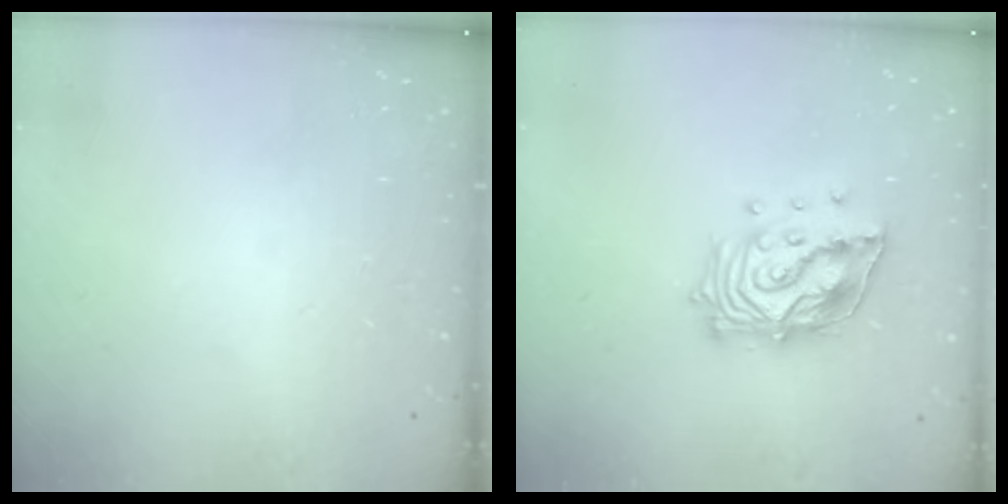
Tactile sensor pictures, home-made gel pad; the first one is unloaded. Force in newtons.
{"total": 16.0, "press": 15.9, "slide": 2.0}